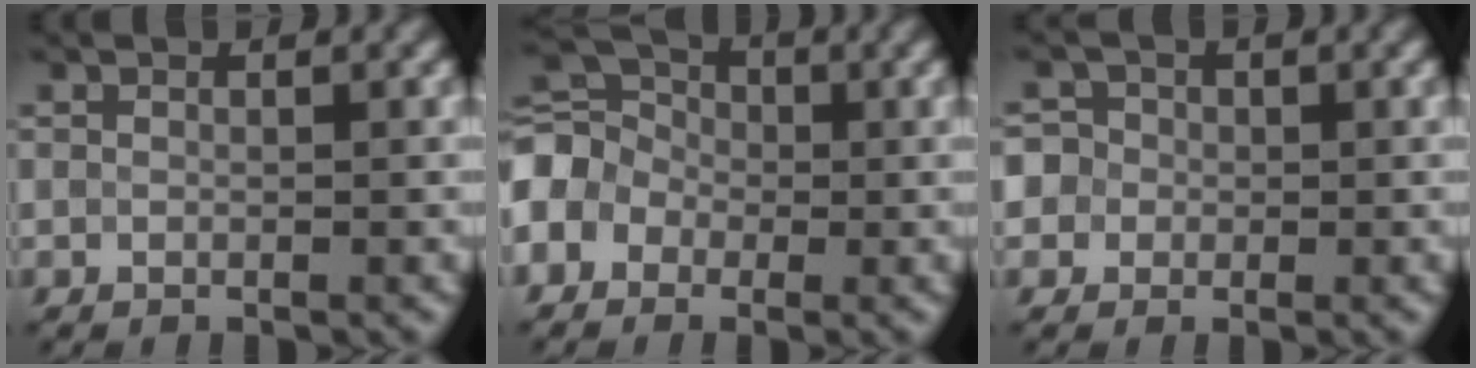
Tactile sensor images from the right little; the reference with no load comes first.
{"total": 6.2, "force": [-1.4, 5.0, 3.3], "torque": [-0.077, 0.017, -0.043]}
{"total": 4.6, "force": [-0.1, 4.4, 1.3], "torque": [-0.017, 0.031, -0.033]}